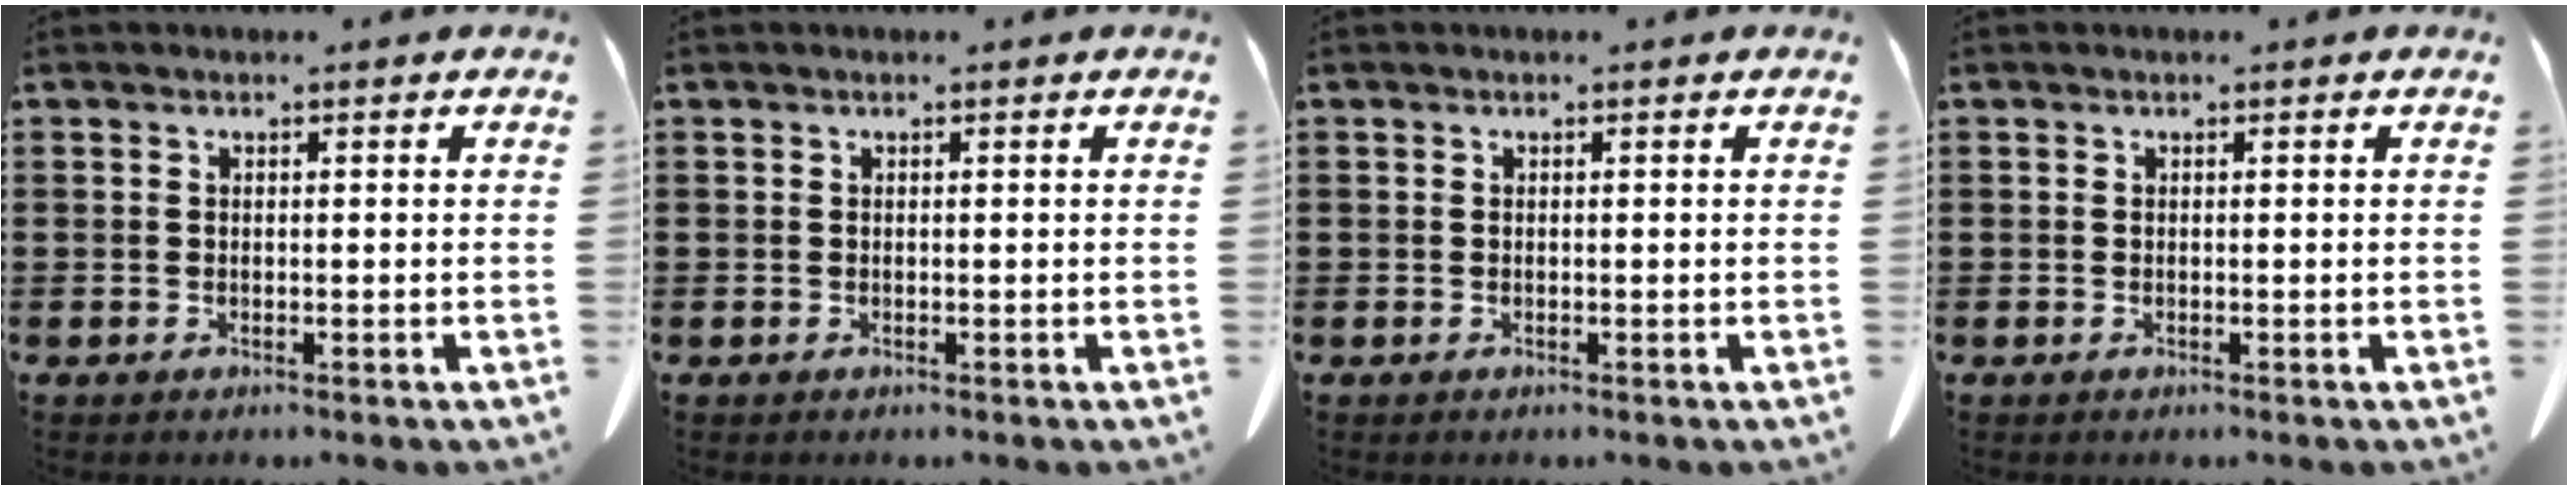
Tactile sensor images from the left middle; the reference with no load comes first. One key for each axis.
{"total": 0.0}
{"total": 0.0}
{"total": 0.0}